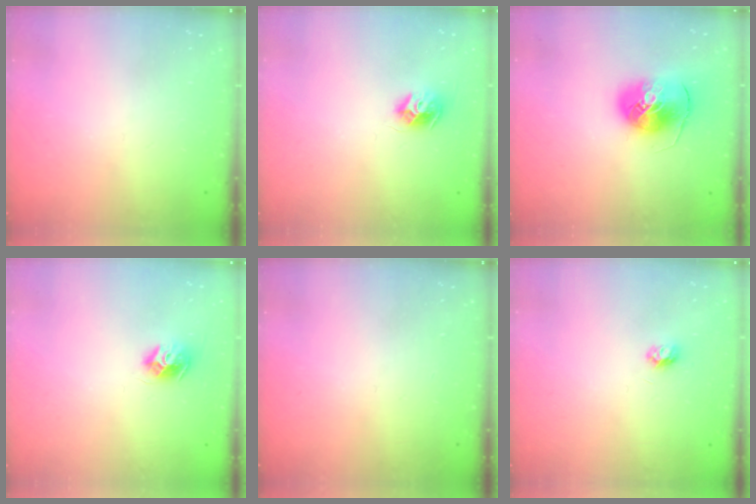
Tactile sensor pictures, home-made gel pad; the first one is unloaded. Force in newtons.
{"total": 8.7, "press": 8.7, "slide": 0.0}
{"total": 9.3, "press": 9.2, "slide": 1.0}
{"total": 8.7, "press": 8.7, "slide": 0.0}
{"total": 0.0}
{"total": 3.5, "press": 3.5, "slide": 0.5}